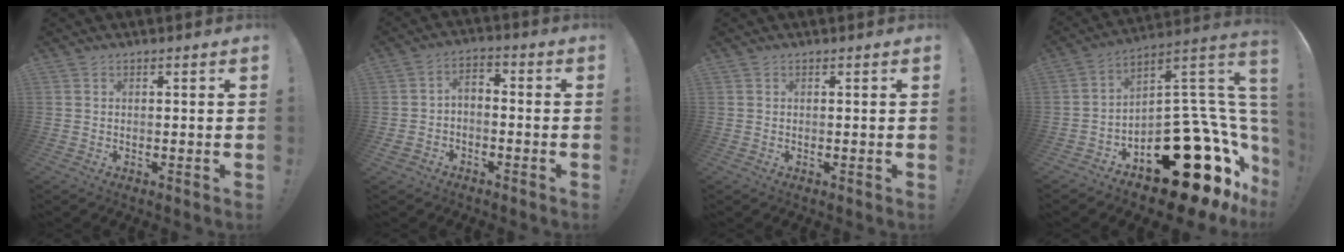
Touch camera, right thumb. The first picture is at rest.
{"total": 4.6, "force": [-3.2, 2.9, 1.5], "torque": [-0.034, 0.010, -0.062]}
{"total": 0.0}
{"total": 25.4, "force": [-11.6, 12.8, 18.7], "torque": [-0.188, 0.046, -0.159]}